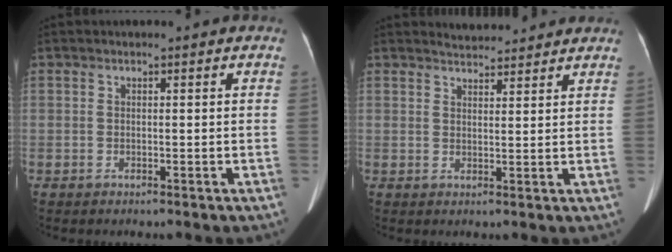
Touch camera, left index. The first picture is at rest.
{"total": 5.1, "force": [4.9, 1.0, 0.8], "torque": [-0.016, 0.020, 0.065]}